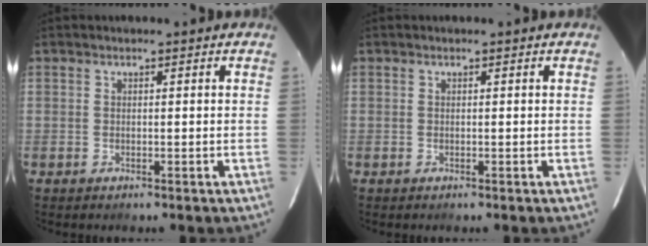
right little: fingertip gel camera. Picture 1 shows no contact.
{"total": 0.0}